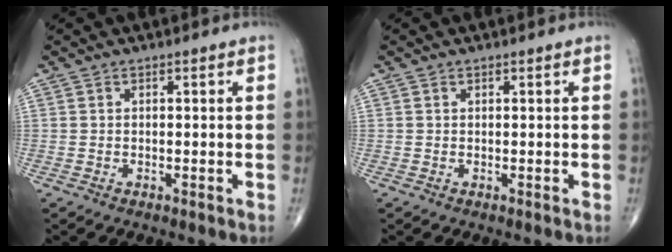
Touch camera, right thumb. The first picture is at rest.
{"total": 0.0}